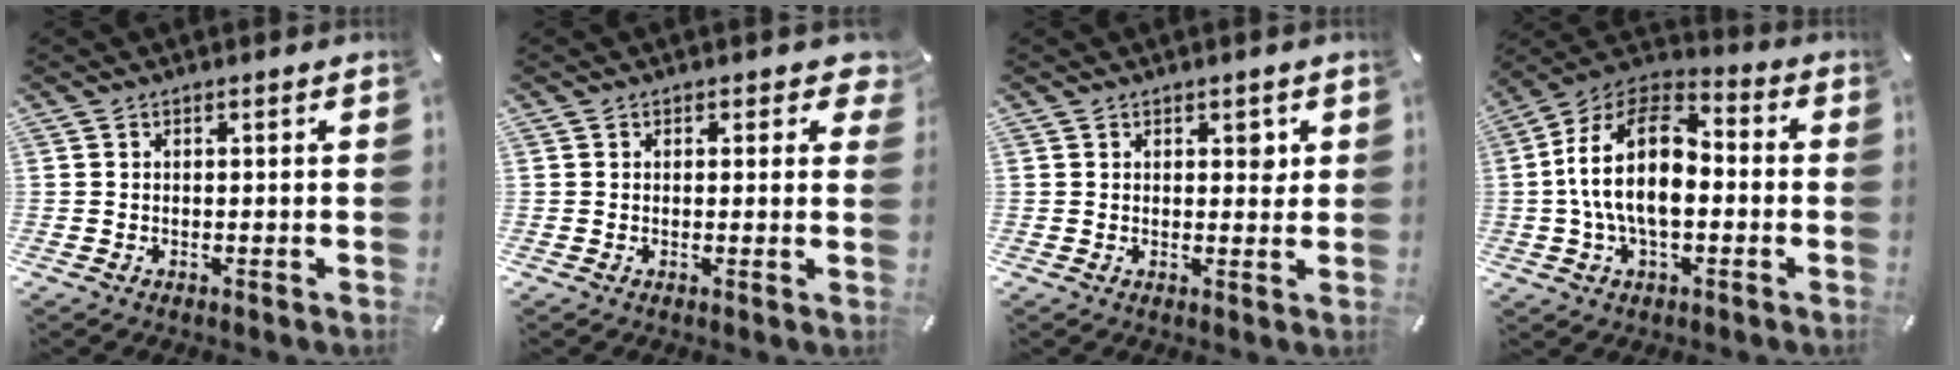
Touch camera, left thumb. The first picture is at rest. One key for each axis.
{"total": 2.1, "fx": 0.9, "fy": 1.4, "fz": 1.2, "tx": -0.003, "ty": -0.003, "tz": 0.010}
{"total": 2.7, "fx": 1.1, "fy": 1.7, "fz": 1.7, "tx": -0.005, "ty": -0.008, "tz": 0.012}
{"total": 16.7, "fx": -1.1, "fy": 10.1, "fz": 13.2, "tx": -0.263, "ty": 0.014, "tz": -0.022}